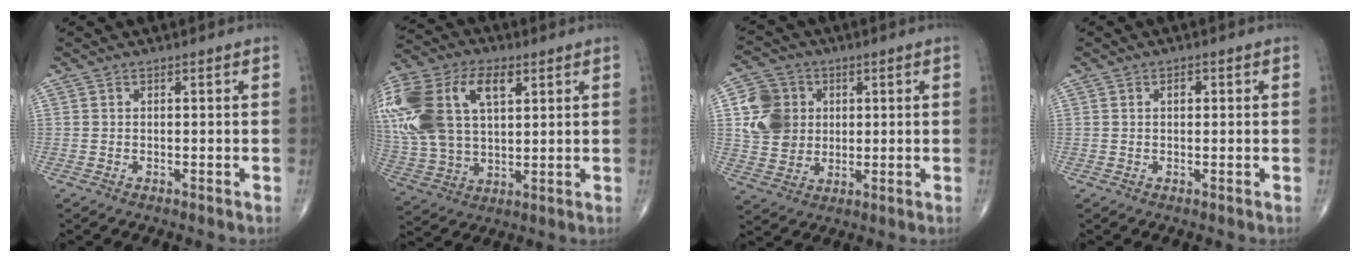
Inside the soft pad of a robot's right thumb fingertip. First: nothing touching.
{"total": 27.1, "force": [8.5, 16.5, 19.8], "torque": [-0.469, 0.034, 0.165]}
{"total": 10.6, "force": [1.8, 9.3, 4.8], "torque": [-0.068, 0.001, 0.035]}
{"total": 1.5, "force": [0.4, 0.9, 1.1], "torque": [-0.018, 0.002, 0.007]}